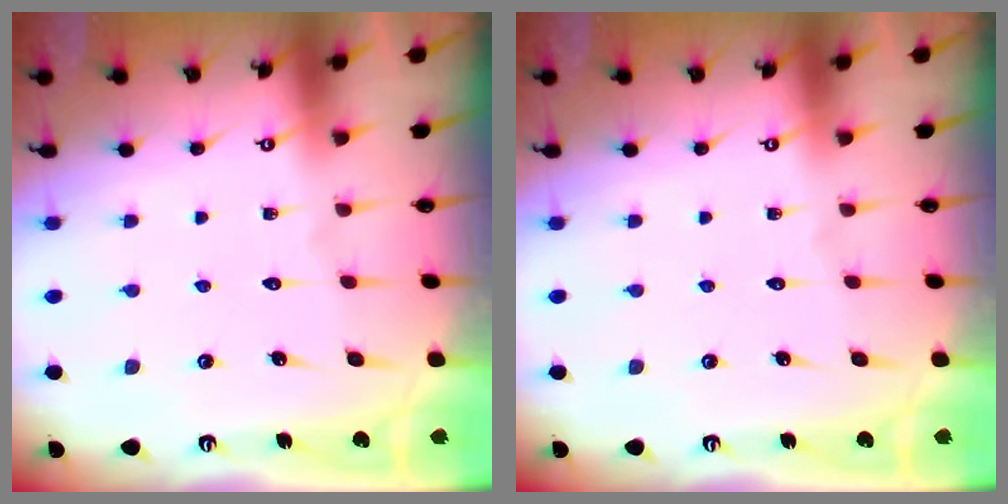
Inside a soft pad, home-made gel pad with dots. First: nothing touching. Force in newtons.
{"total": 0.0}